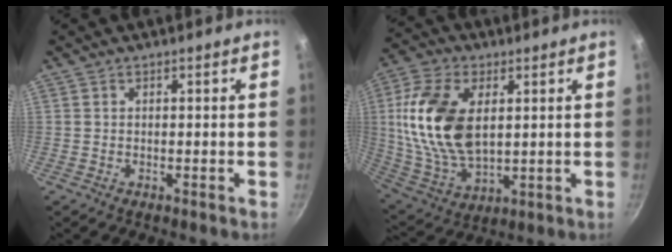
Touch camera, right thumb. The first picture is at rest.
{"total": 18.9, "force": [3.6, 11.0, 15.0], "torque": [-0.286, -0.010, 0.078]}